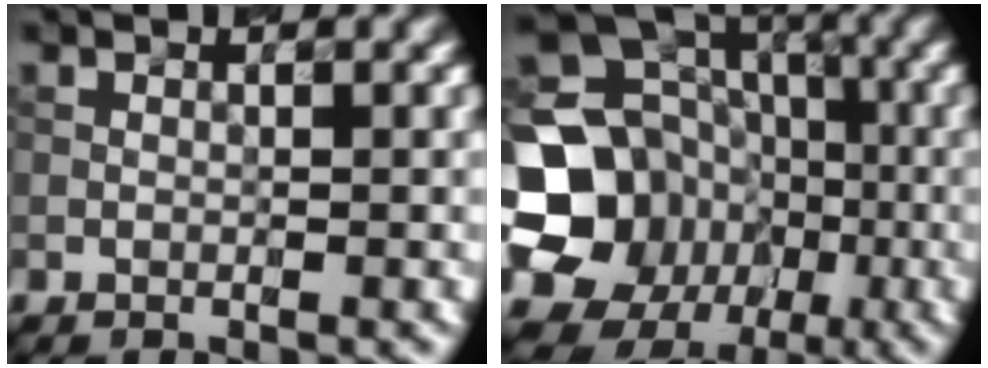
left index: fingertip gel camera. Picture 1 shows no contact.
{"total": 17.5, "force": [-4.1, 15.5, 6.9], "torque": [-0.153, -0.014, -0.089]}